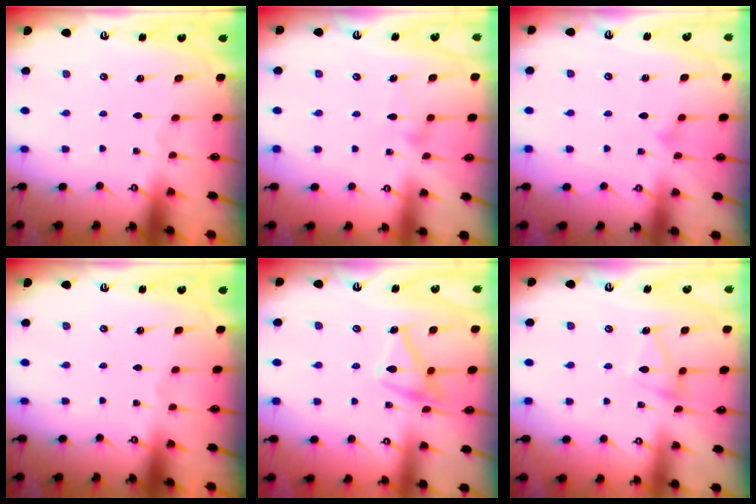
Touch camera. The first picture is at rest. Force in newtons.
{"total": 7.1, "press": 7.1, "slide": 0.3}
{"total": 6.6, "press": 6.6, "slide": 0.3}
{"total": 0.0}
{"total": 14.2, "press": 14.2, "slide": 0.8}
{"total": 8.2, "press": 8.1, "slide": 0.6}